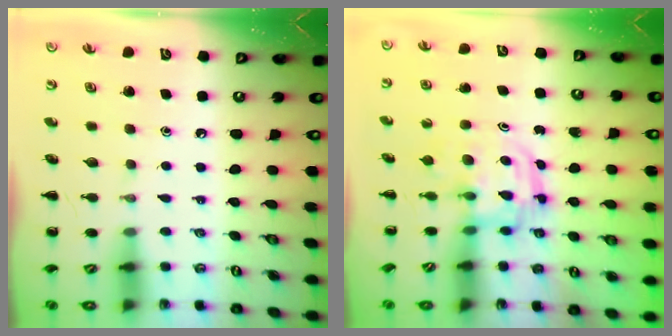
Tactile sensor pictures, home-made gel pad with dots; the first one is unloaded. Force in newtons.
{"total": 3.0, "press": 3.0, "slide": 0.4}